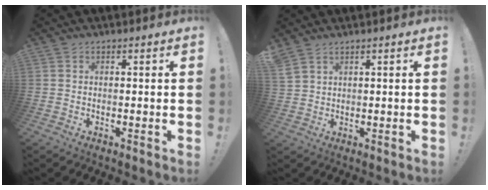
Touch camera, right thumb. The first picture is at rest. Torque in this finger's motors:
{"motor_torque": [0.45, 0.50, 1.12, 0.48, 0.10]}